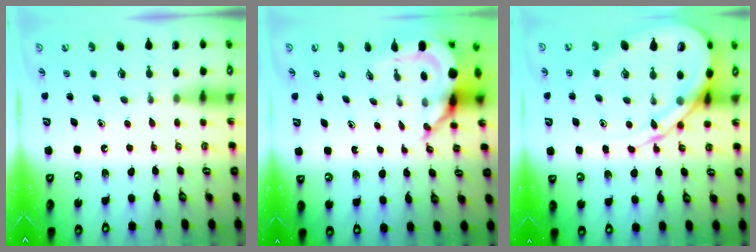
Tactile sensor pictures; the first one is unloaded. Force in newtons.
{"total": 7.7, "press": 7.6, "slide": 1.0}
{"total": 14.0, "press": 13.9, "slide": 1.0}